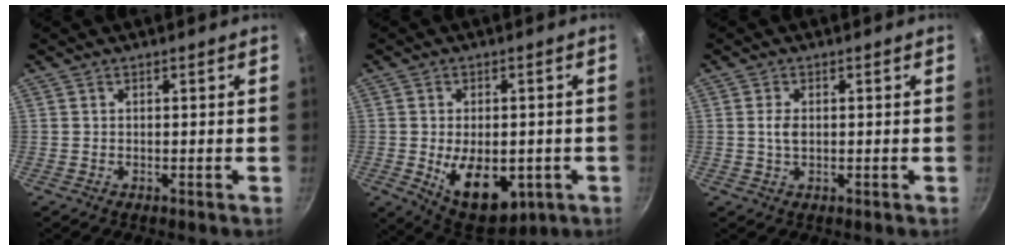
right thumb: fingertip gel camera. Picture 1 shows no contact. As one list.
[{"total": 13.4, "force": [-3.0, 8.0, 10.4], "torque": [-0.121, -0.007, -0.026]}, {"total": 2.5, "force": [0.2, 1.5, 2.0], "torque": [-0.033, 0.001, 0.003]}]